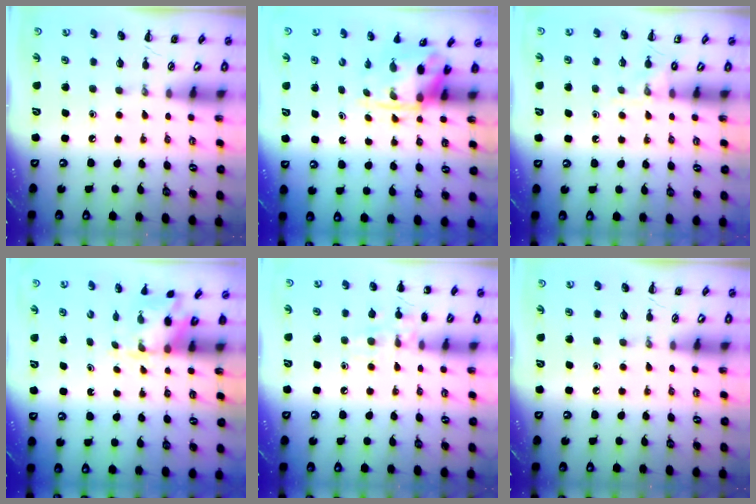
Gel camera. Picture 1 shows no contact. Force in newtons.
{"total": 3.8, "press": 3.7, "slide": 0.8}
{"total": 6.1, "press": 5.9, "slide": 1.5}
{"total": 2.3, "press": 2.3, "slide": 0.5}
{"total": 8.9, "press": 8.7, "slide": 1.5}
{"total": 0.0}